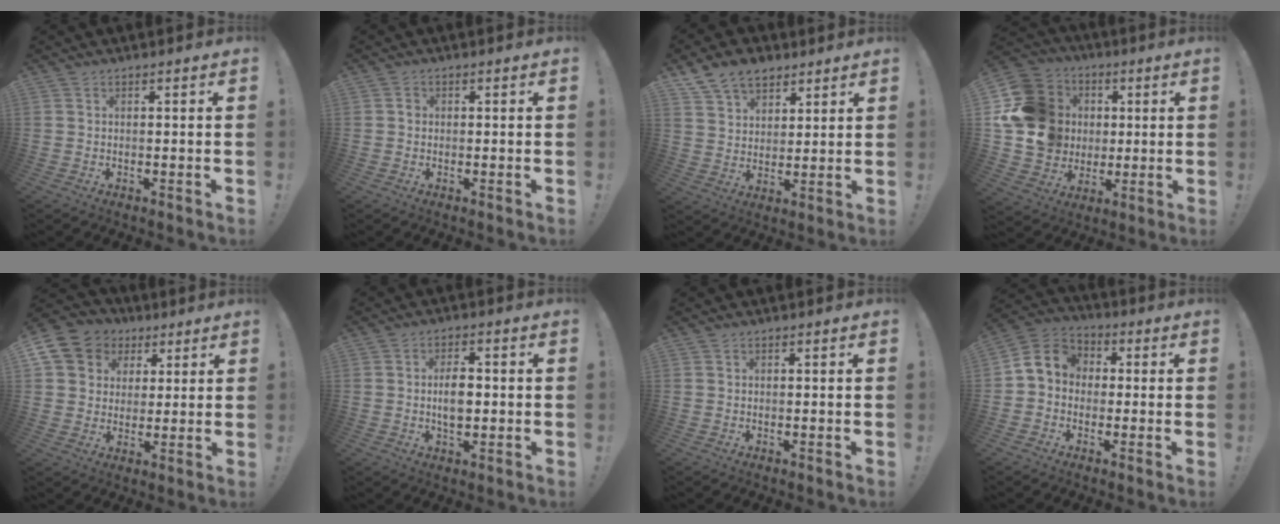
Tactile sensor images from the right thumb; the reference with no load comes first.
{"total": 1.2, "force": [-0.2, 1.0, 0.5], "torque": [-0.003, 0.000, -0.004]}
{"total": 10.5, "force": [7.1, 6.7, 3.8], "torque": [-0.069, -0.036, 0.140]}
{"total": 18.7, "force": [2.5, 16.7, 8.0], "torque": [-0.139, 0.008, 0.076]}
{"total": 10.6, "force": [4.3, 9.0, 3.6], "torque": [-0.051, -0.022, 0.089]}
{"total": 6.2, "force": [-0.3, 3.6, 5.0], "torque": [-0.089, 0.002, -0.012]}
{"total": 0.0}
{"total": 7.7, "force": [0.1, 6.7, 3.8], "torque": [-0.064, 0.018, 0.009]}